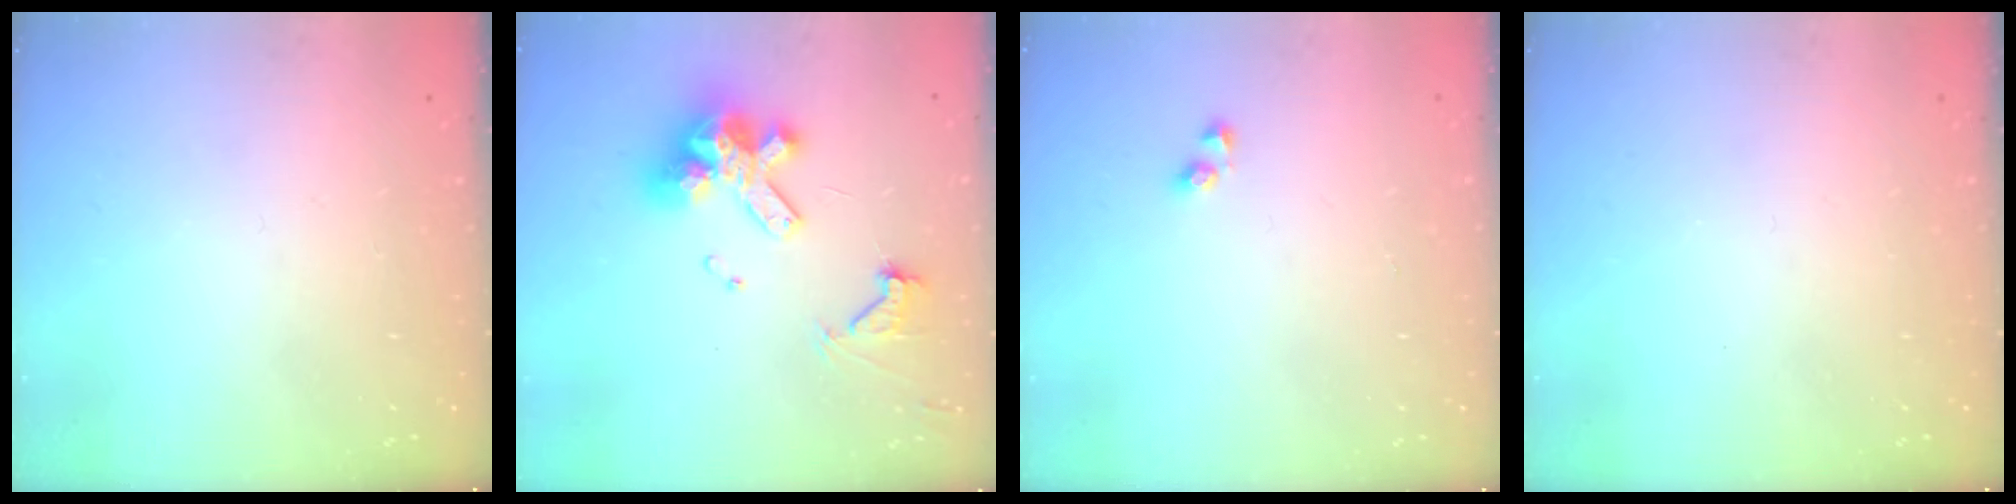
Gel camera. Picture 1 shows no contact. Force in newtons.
{"total": 16.0, "press": 15.9, "slide": 1.9}
{"total": 2.9, "press": 2.7, "slide": 1.1}
{"total": 0.0}